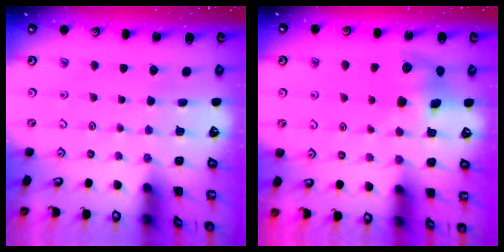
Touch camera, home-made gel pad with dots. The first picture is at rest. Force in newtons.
{"total": 10.7, "press": 10.7, "slide": 0.8}